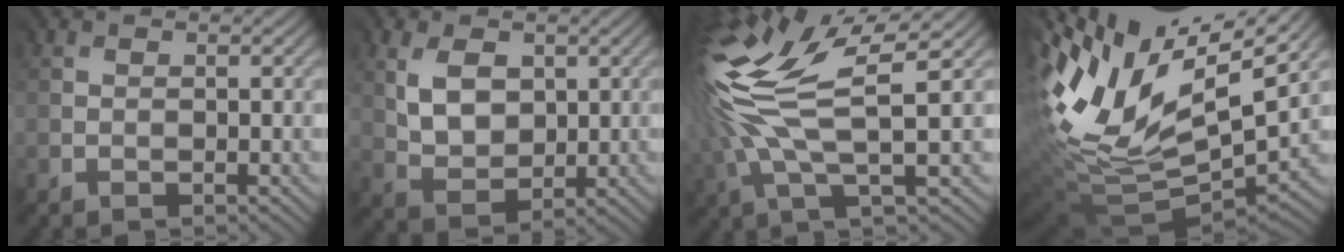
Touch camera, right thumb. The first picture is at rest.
{"total": 6.0, "force": [2.0, 4.1, 3.8], "torque": [-0.091, 0.000, 0.045]}
{"total": 12.1, "force": [2.6, 4.2, 11.1], "torque": [-0.260, 0.011, 0.056]}
{"total": 14.9, "force": [5.6, 7.0, 11.9], "torque": [-0.274, 0.000, 0.129]}